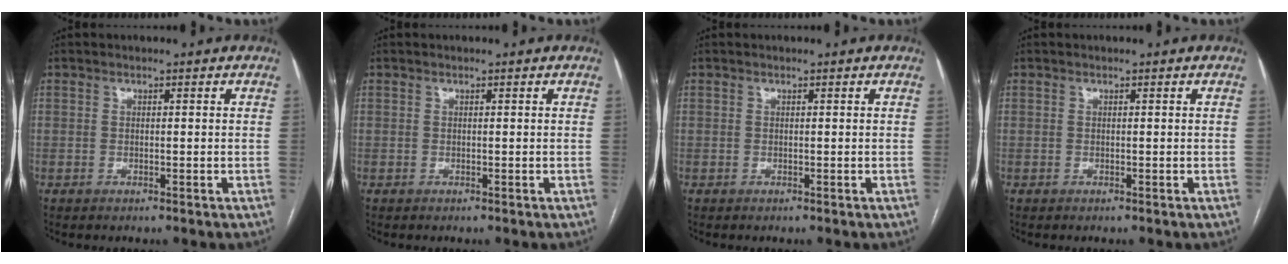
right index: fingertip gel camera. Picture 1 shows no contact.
{"total": 0.0}
{"total": 0.0}
{"total": 0.0}